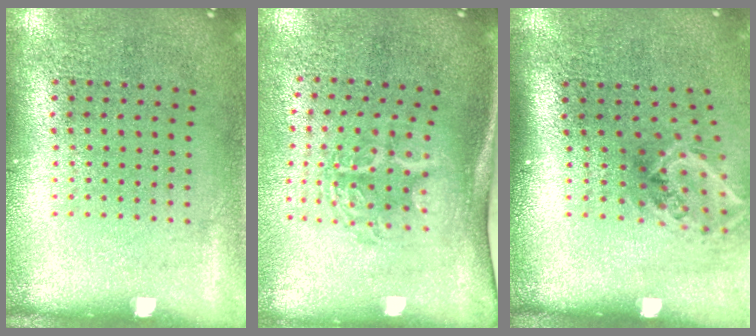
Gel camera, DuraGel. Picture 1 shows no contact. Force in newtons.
{"total": 1.8, "press": 1.2, "slide": 1.4}
{"total": 1.9, "press": 1.2, "slide": 1.5}